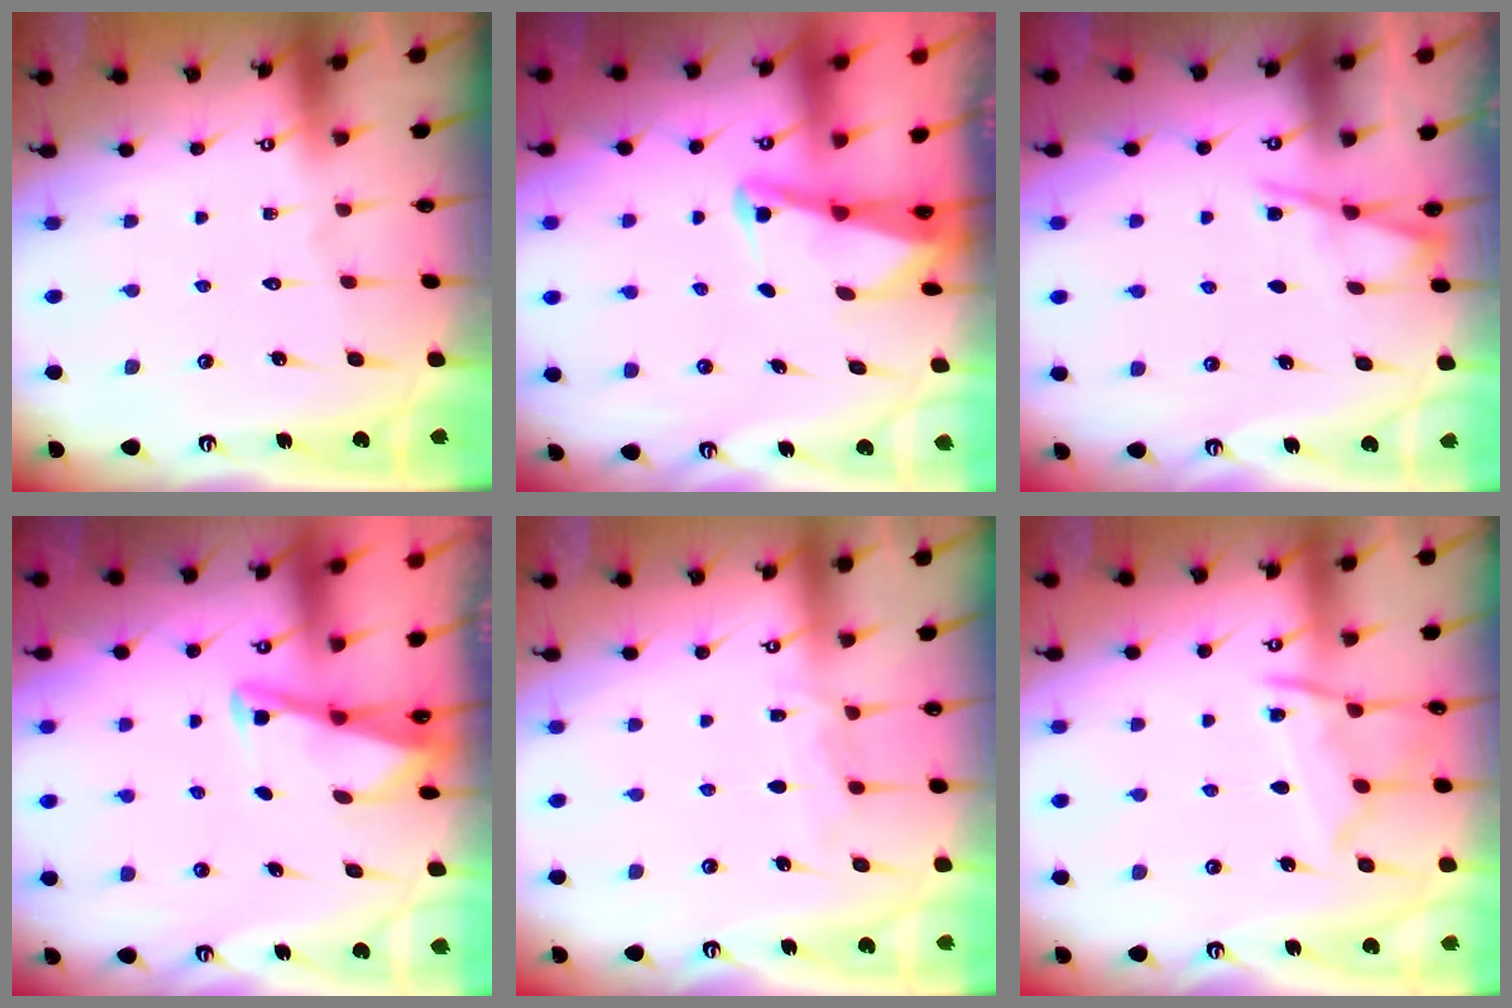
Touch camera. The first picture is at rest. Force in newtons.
{"total": 2.6, "press": 2.5, "slide": 0.6}
{"total": 3.6, "press": 3.6, "slide": 0.5}
{"total": 2.8, "press": 2.8, "slide": 0.4}
{"total": 6.3, "press": 6.3, "slide": 0.7}
{"total": 10.7, "press": 10.6, "slide": 1.0}